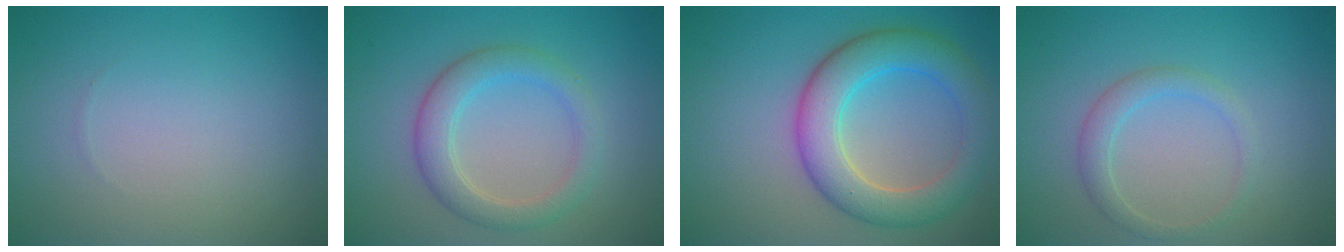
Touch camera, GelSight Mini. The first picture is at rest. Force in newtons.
{"total": 3.6, "press": 3.6, "slide": 0.1}
{"total": 6.6, "press": 6.6, "slide": 0.2}
{"total": 2.0, "press": 2.0, "slide": 0.1}